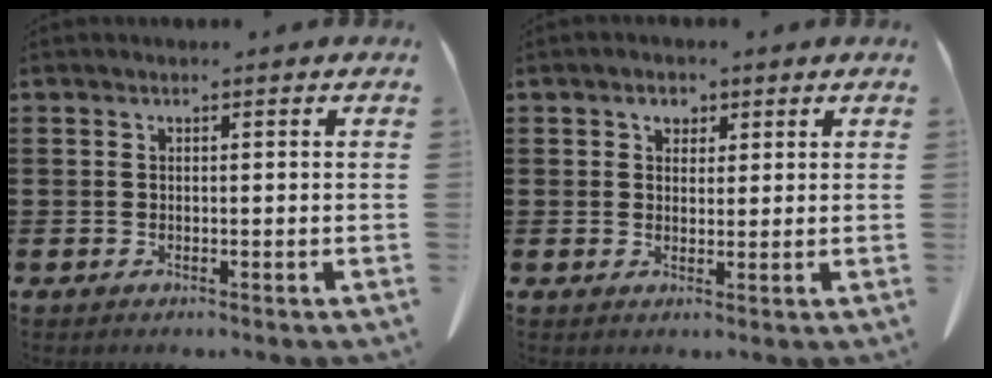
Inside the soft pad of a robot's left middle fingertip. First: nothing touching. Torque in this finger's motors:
{"motor_torque": [0.07, 0.06, 0.05, 0.05]}